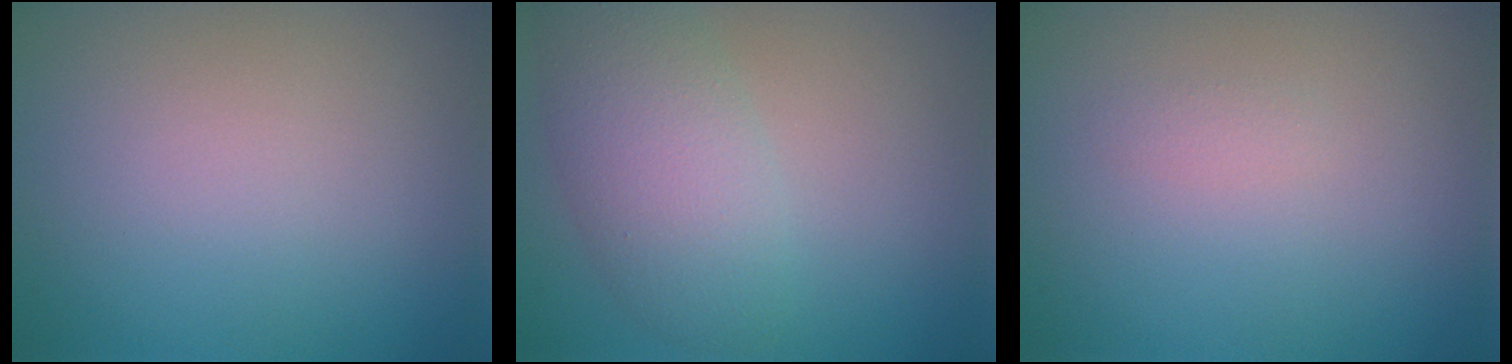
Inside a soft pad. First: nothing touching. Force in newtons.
{"total": 5.1, "press": 5.1, "slide": 0.1}
{"total": 0.6, "press": 0.6, "slide": 0.1}